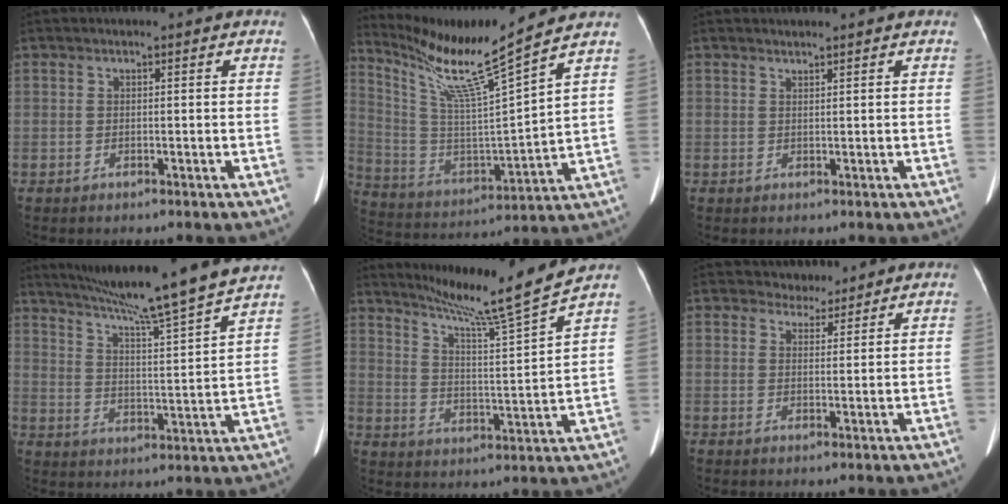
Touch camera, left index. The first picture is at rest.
{"total": 16.2, "force": [13.1, -2.3, 9.3], "torque": [-0.183, -0.027, 0.234]}
{"total": 0.9, "force": [0.9, 0.2, 0.0], "torque": [-0.005, 0.001, 0.016]}
{"total": 18.5, "force": [16.1, -2.1, 8.9], "torque": [-0.149, -0.027, 0.227]}
{"total": 13.2, "force": [11.5, -3.1, 5.6], "torque": [-0.098, -0.038, 0.180]}
{"total": 2.6, "force": [2.3, 1.1, -0.4], "torque": [0.007, 0.001, 0.036]}